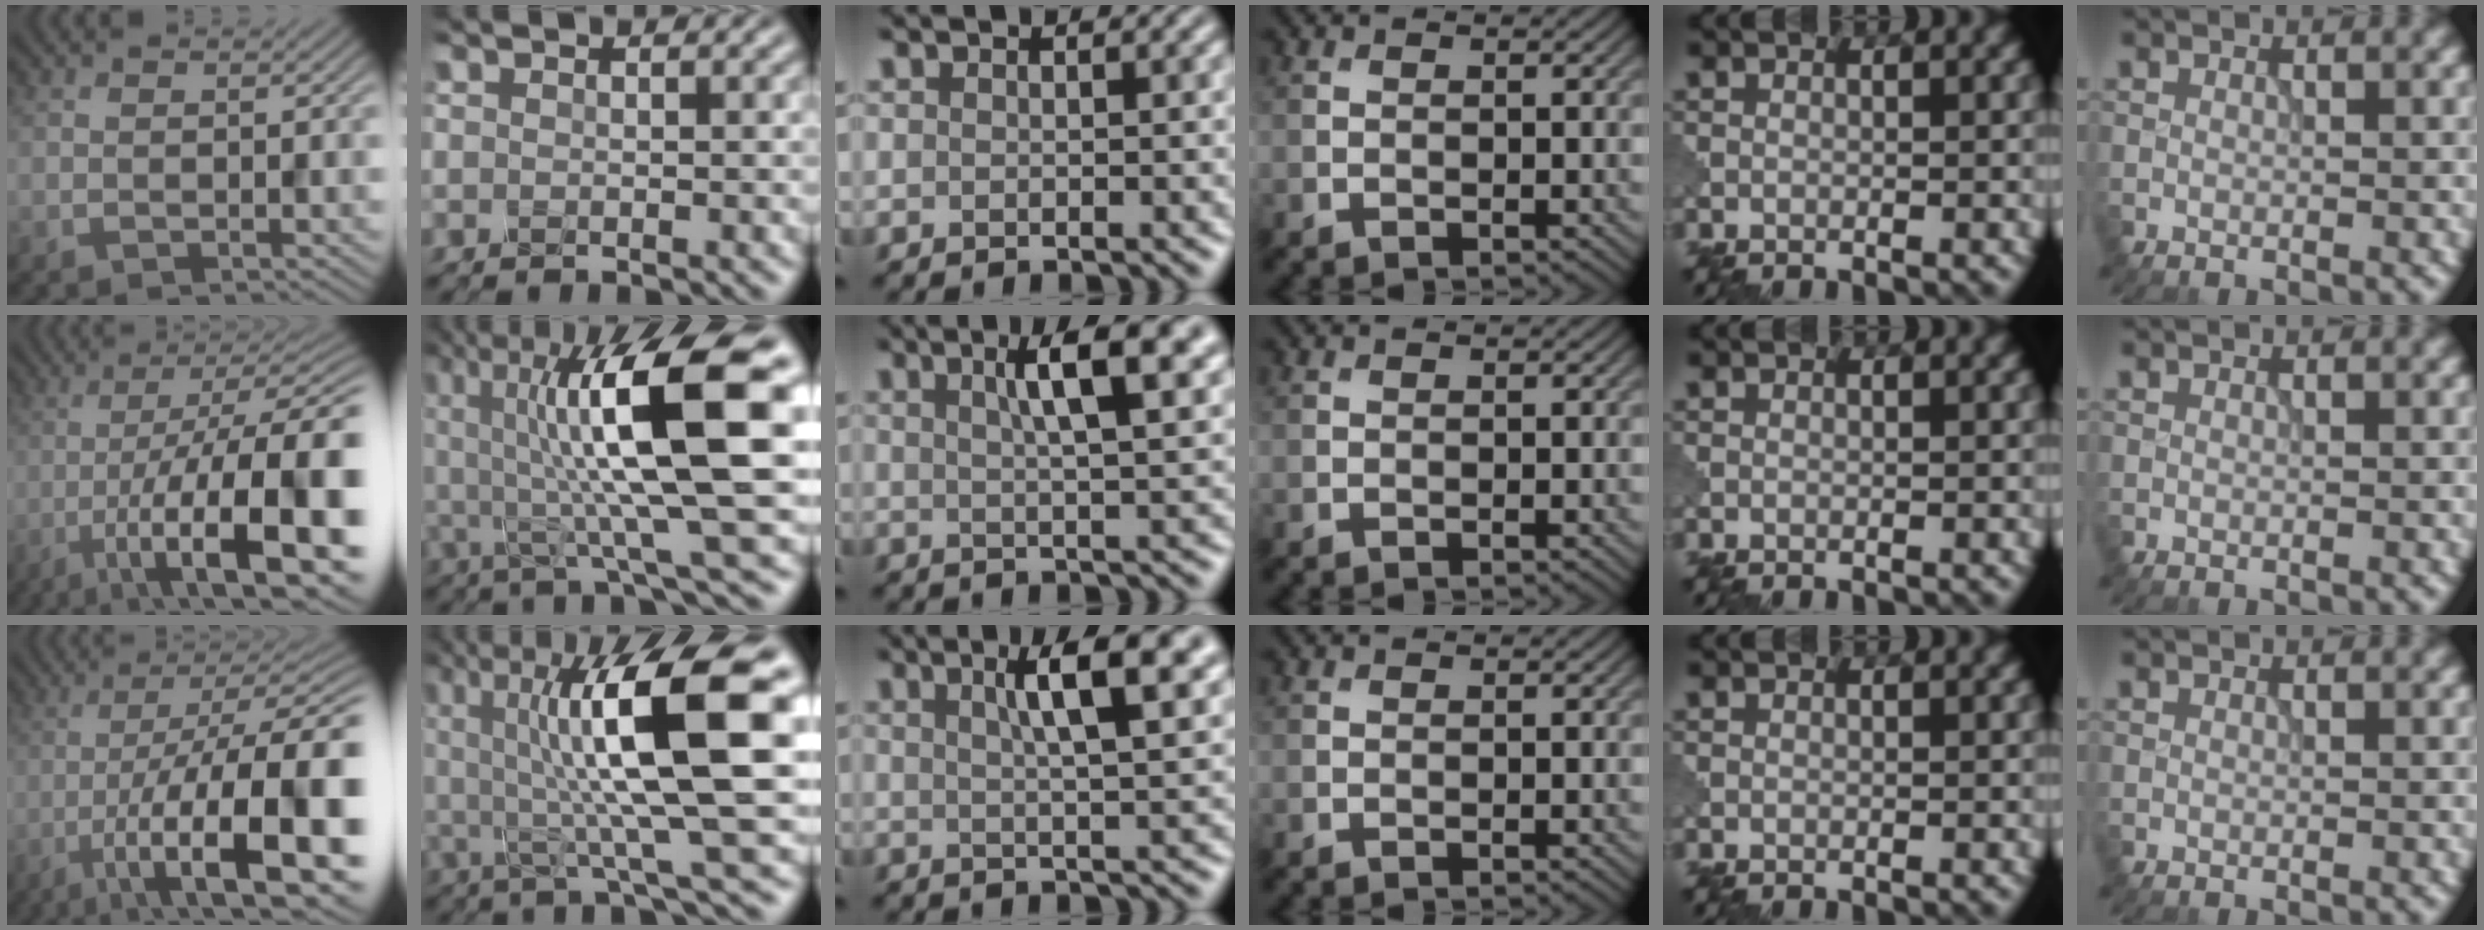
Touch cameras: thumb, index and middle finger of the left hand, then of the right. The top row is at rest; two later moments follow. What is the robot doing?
{"motion": "shake", "object": "plastic piggy bank"}